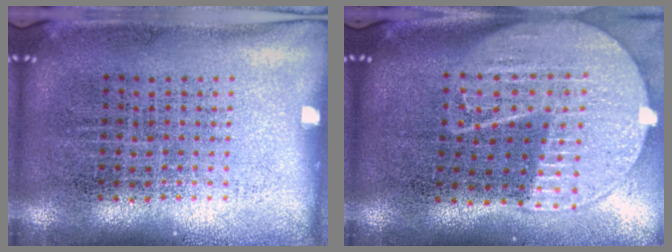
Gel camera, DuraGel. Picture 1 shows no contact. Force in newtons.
{"total": 2.1, "press": 1.9, "slide": 1.0}